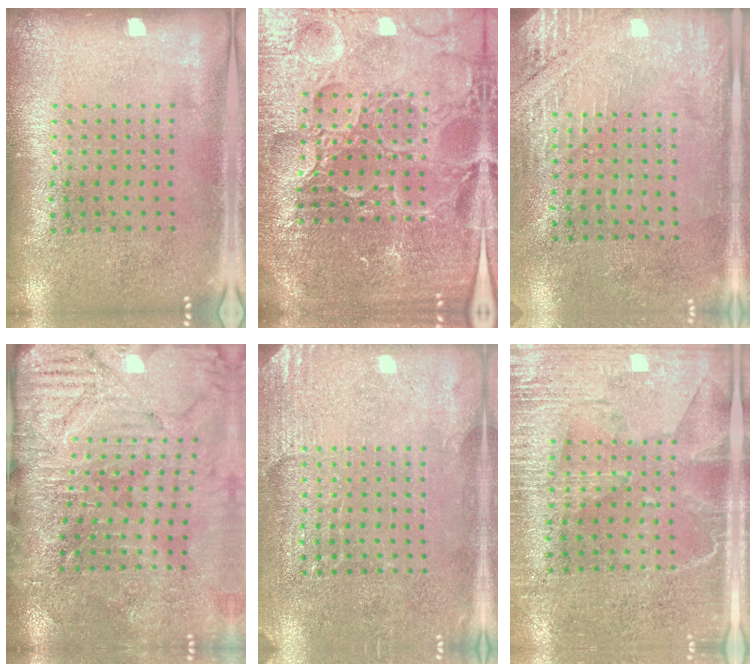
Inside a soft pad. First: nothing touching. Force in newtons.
{"total": 5.8, "press": 5.3, "slide": 2.4}
{"total": 2.7, "press": 2.4, "slide": 1.3}
{"total": 4.0, "press": 3.6, "slide": 1.7}
{"total": 2.8, "press": 2.6, "slide": 0.8}
{"total": 3.0, "press": 2.7, "slide": 1.3}